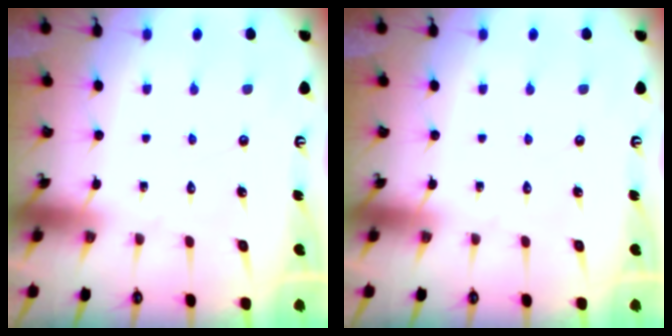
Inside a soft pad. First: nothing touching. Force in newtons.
{"total": 0.0}